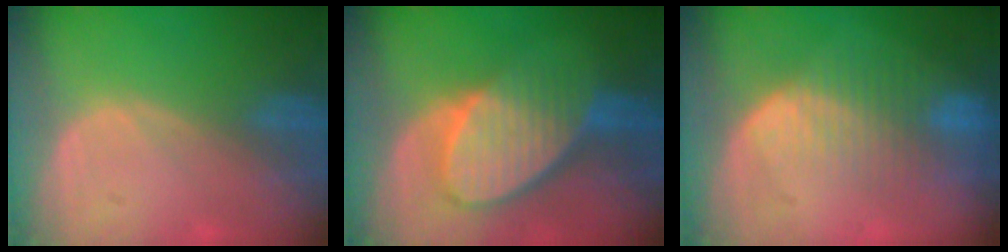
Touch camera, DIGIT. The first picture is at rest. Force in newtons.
{"total": 9.4, "press": 8.3, "slide": 4.6}
{"total": 8.6, "press": 7.4, "slide": 4.4}